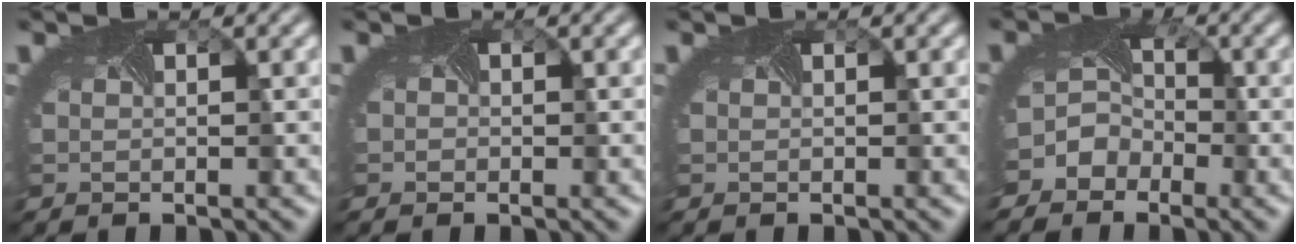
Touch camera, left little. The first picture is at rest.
{"total": 0.8, "force": [-0.1, 0.7, 0.3], "torque": [0.003, -0.001, -0.006]}
{"total": 0.0}
{"total": 6.0, "force": [-3.2, 4.9, 1.4], "torque": [-0.009, -0.003, -0.063]}